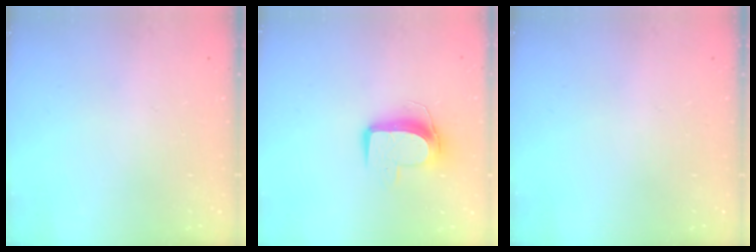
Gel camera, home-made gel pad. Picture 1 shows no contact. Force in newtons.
{"total": 10.2, "press": 10.2, "slide": 0.8}
{"total": 0.0}